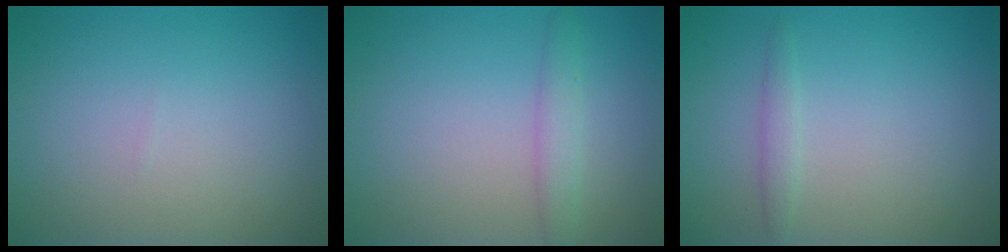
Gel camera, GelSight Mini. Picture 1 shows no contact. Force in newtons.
{"total": 1.9, "press": 1.9, "slide": 0.1}
{"total": 1.1, "press": 1.1, "slide": 0.0}